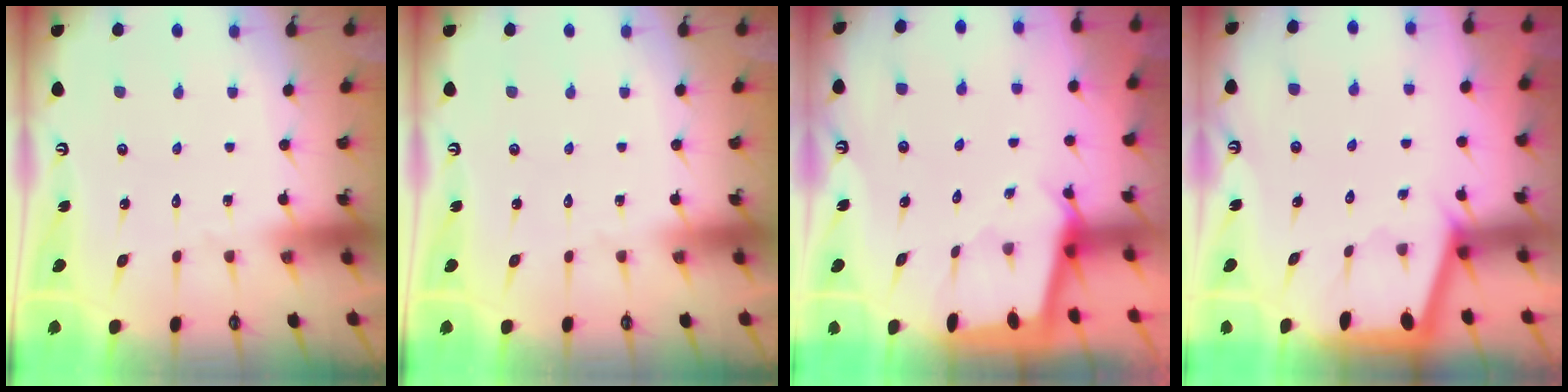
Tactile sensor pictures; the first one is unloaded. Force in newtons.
{"total": 0.0}
{"total": 2.2, "press": 2.2, "slide": 0.3}
{"total": 1.7, "press": 1.6, "slide": 0.3}